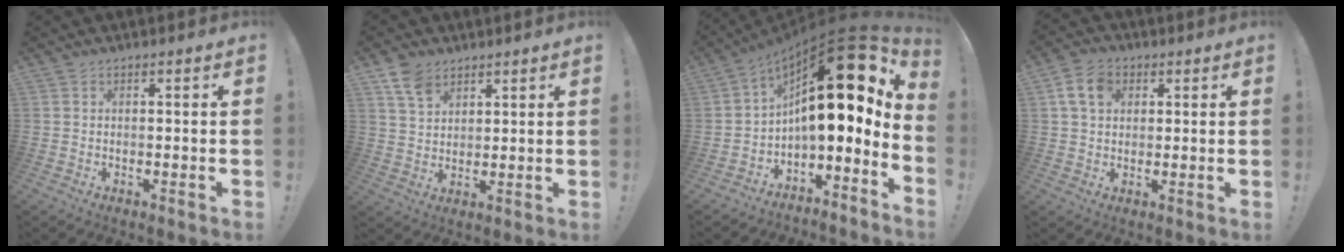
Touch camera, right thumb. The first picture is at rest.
{"total": 7.4, "force": [5.1, 4.4, 3.1], "torque": [-0.054, -0.022, 0.098]}
{"total": 22.8, "force": [7.2, 8.8, 19.8], "torque": [-0.310, -0.052, 0.128]}
{"total": 8.3, "force": [2.9, 6.0, 4.9], "torque": [-0.087, 0.005, 0.055]}